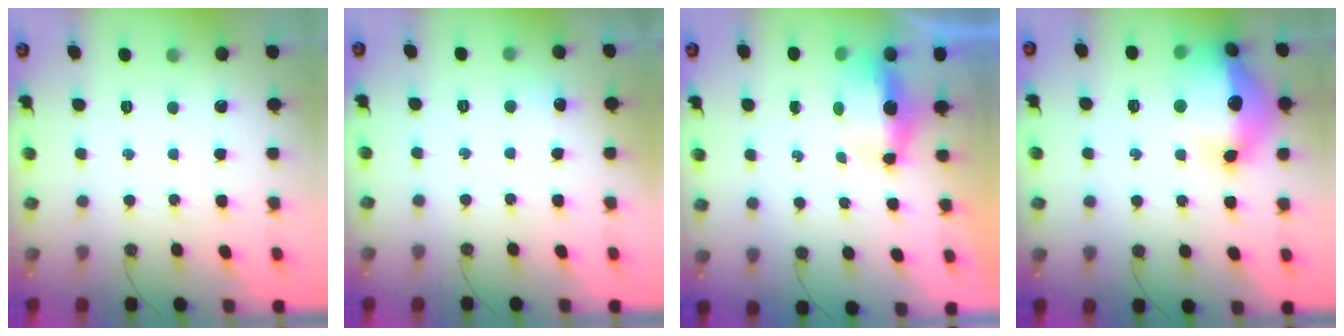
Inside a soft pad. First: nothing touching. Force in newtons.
{"total": 4.5, "press": 4.5, "slide": 0.6}
{"total": 6.5, "press": 6.4, "slide": 1.1}
{"total": 19.8, "press": 19.7, "slide": 1.8}